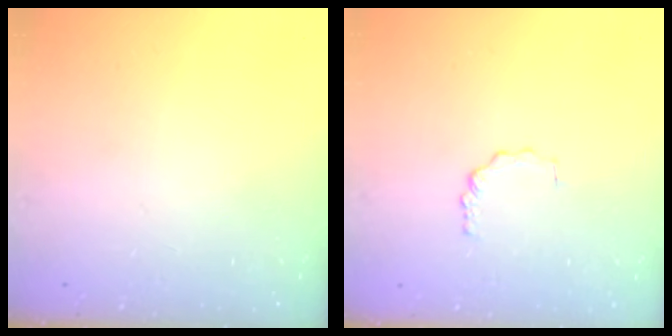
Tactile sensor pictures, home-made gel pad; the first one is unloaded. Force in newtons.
{"total": 1.8, "press": 1.8, "slide": 0.3}